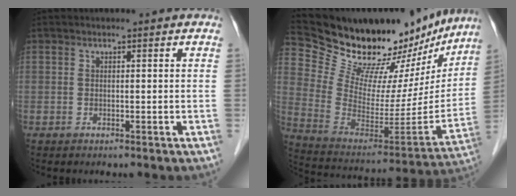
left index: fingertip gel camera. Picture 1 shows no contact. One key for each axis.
{"total": 26.9, "fx": 23.0, "fy": 9.3, "fz": 10.3, "tx": -0.165, "ty": -0.021, "tz": 0.340}